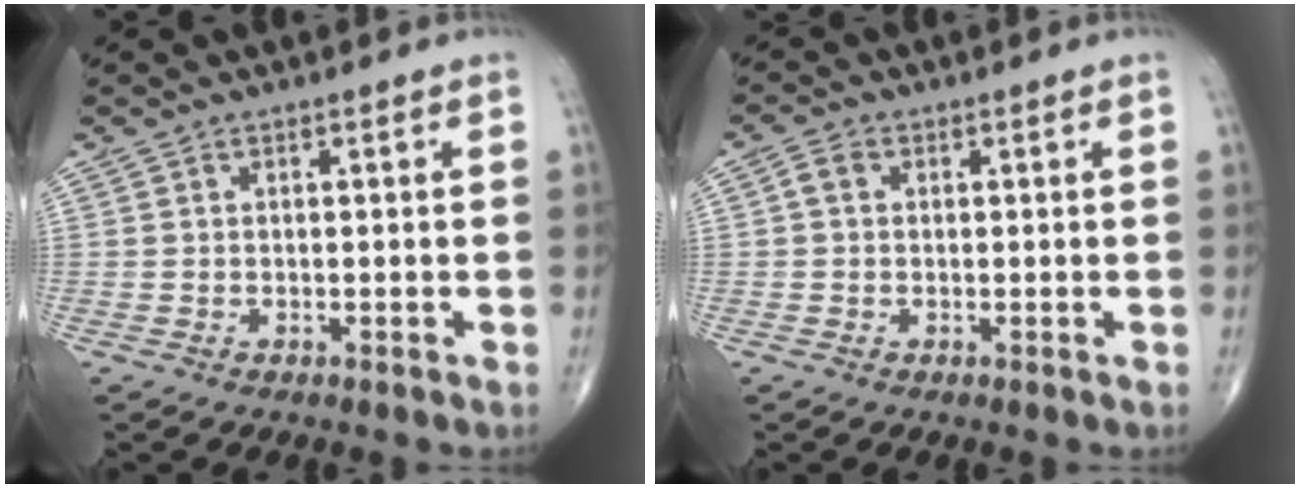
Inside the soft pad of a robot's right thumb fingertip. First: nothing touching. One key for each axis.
{"total": 2.2, "fx": 0.3, "fy": 1.7, "fz": 1.3, "tx": -0.023, "ty": 0.007, "tz": 0.004}